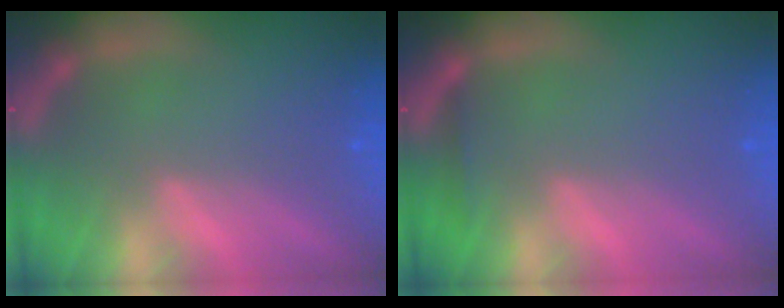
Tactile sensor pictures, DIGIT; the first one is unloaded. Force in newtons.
{"total": 0.9}